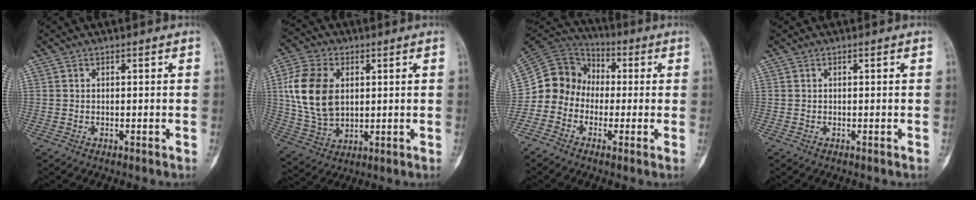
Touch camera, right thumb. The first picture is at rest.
{"total": 14.3, "force": [2.6, 9.6, 10.2], "torque": [-0.194, -0.003, 0.053]}
{"total": 10.6, "force": [-2.1, 9.7, 3.9], "torque": [-0.048, 0.061, -0.054]}
{"total": 0.0}